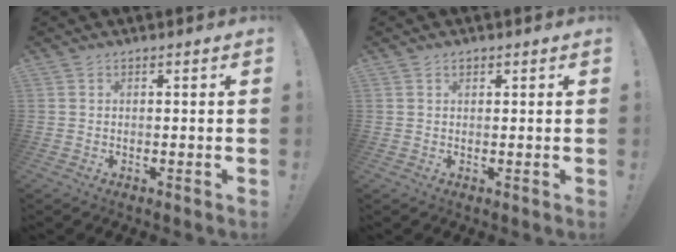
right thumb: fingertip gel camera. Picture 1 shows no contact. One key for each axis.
{"total": 0.9, "fx": 0.6, "fy": 0.6, "fz": 0.2, "tx": 0.000, "ty": -0.001, "tz": 0.011}